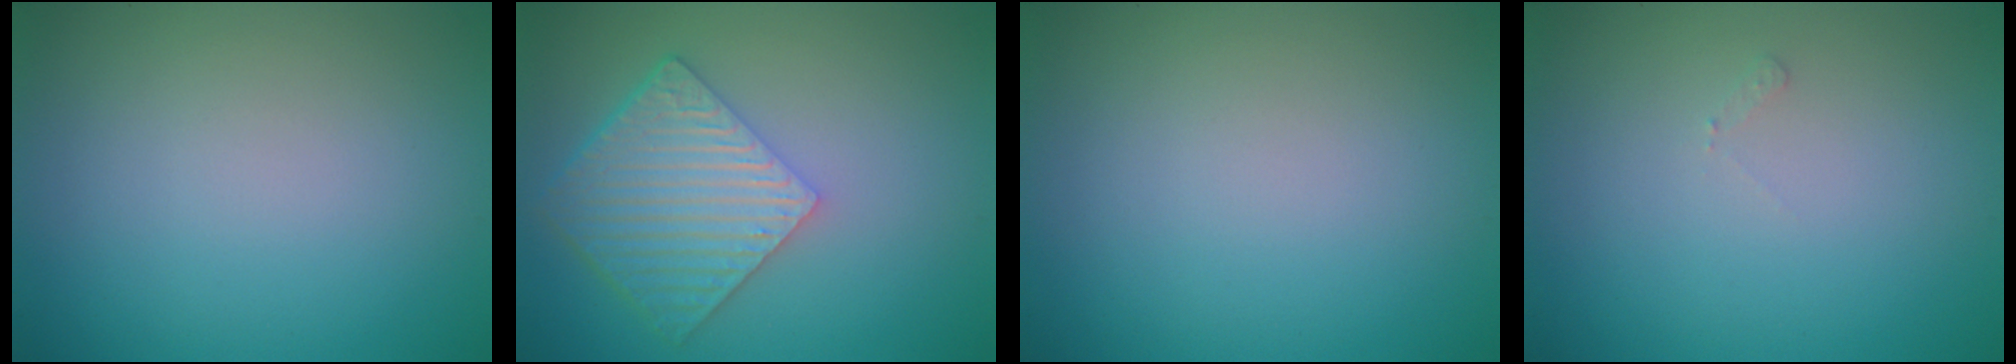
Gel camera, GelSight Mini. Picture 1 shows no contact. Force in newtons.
{"total": 6.2, "press": 4.5, "slide": 4.3}
{"total": 0.0}
{"total": 0.5, "press": 0.5, "slide": 0.2}